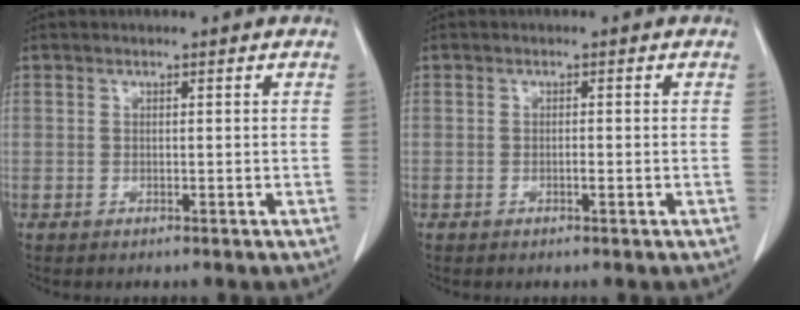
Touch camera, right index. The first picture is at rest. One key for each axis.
{"total": 0.9, "fx": -0.4, "fy": 0.1, "fz": 0.8, "tx": -0.014, "ty": 0.001, "tz": -0.004}